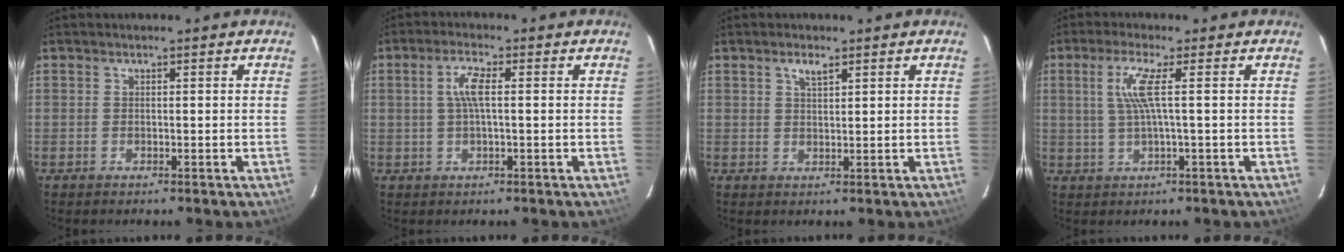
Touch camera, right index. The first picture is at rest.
{"total": 3.9, "force": [0.1, 0.9, 3.8], "torque": [-0.076, 0.007, 0.004]}
{"total": 2.1, "force": [1.4, 0.8, 1.4], "torque": [-0.024, 0.004, 0.025]}
{"total": 5.0, "force": [0.9, -0.6, 4.9], "torque": [-0.094, 0.001, 0.023]}